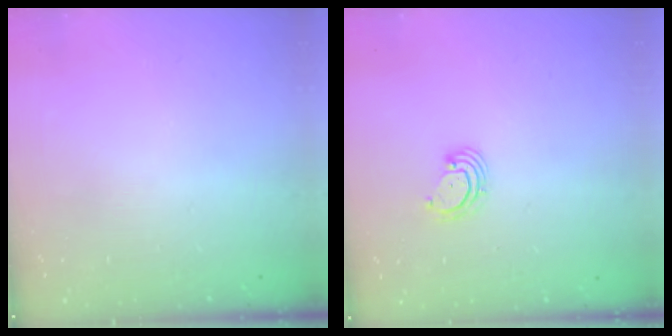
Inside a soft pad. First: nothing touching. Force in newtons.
{"total": 2.8, "press": 2.8, "slide": 0.2}